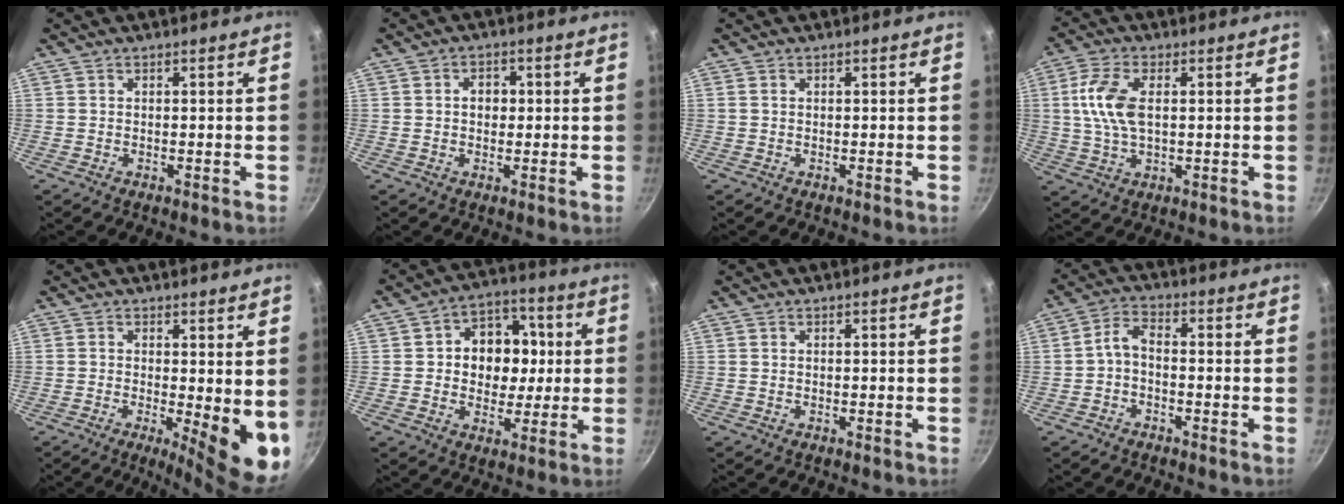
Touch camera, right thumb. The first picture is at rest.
{"total": 3.3, "force": [0.3, 2.6, 2.0], "torque": [-0.013, 0.008, 0.001]}
{"total": 0.0}
{"total": 8.9, "force": [1.3, 4.5, 7.5], "torque": [-0.152, 0.008, 0.021]}
{"total": 9.7, "force": [-0.5, 3.1, 9.2], "torque": [-0.107, -0.016, -0.001]}
{"total": 12.8, "force": [1.2, 10.2, 7.5], "torque": [-0.064, 0.010, 0.009]}
{"total": 0.0}
{"total": 3.9, "force": [-1.6, 2.0, 3.0], "torque": [-0.064, 0.029, -0.036]}